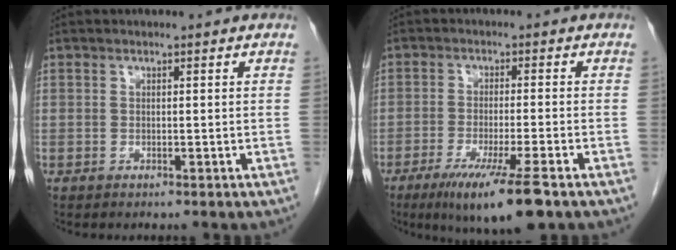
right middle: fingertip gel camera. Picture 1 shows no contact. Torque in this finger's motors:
{"motor_torque": [1.44, -0.70, 0.58, 0.14]}